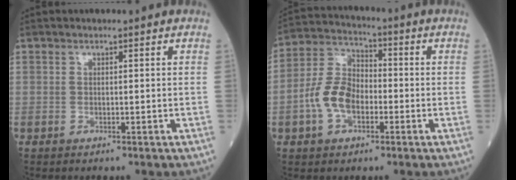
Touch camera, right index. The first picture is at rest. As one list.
[{"total": 8.9, "force": [-2.5, 5.4, 6.6], "torque": [-0.151, 0.021, -0.052]}]